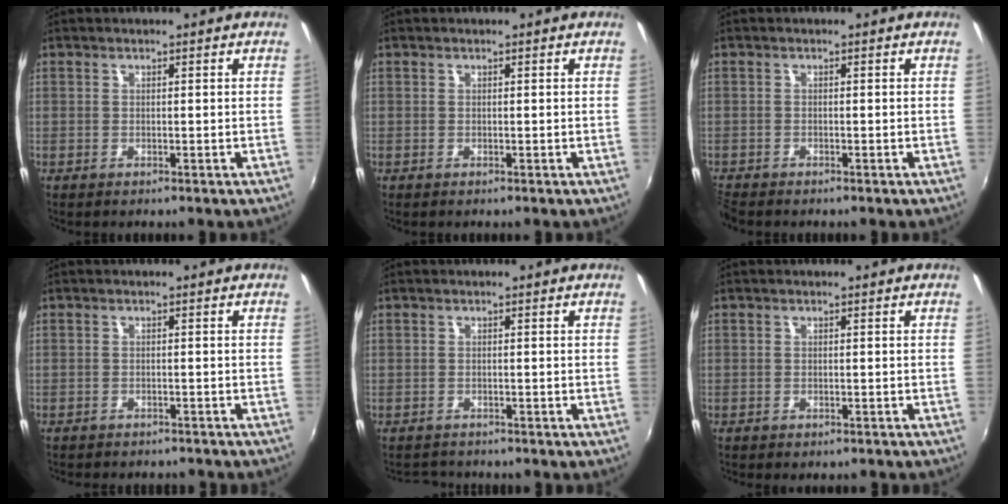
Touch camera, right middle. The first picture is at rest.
{"total": 0.0}
{"total": 2.4, "force": [-2.3, 0.5, 0.5], "torque": [-0.019, -0.015, -0.049]}
{"total": 4.7, "force": [-4.2, 1.4, 1.4], "torque": [-0.039, -0.008, -0.060]}
{"total": 2.2, "force": [-2.0, 0.8, -0.2], "torque": [-0.006, 0.002, -0.037]}
{"total": 1.1, "force": [-0.9, 0.6, 0.3], "torque": [-0.010, -0.001, -0.012]}